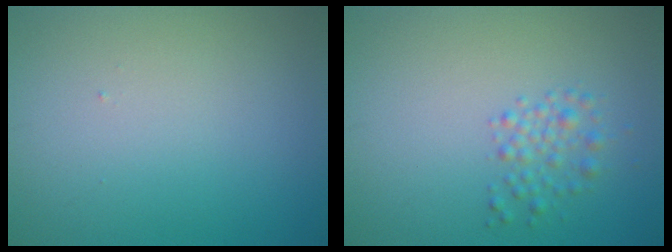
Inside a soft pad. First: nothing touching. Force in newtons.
{"total": 1.8, "press": 1.8, "slide": 0.1}